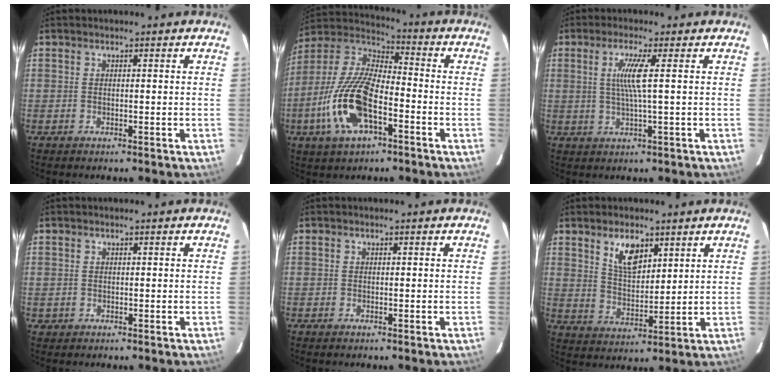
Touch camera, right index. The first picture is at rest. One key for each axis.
{"total": 16.9, "fx": -6.4, "fy": 7.0, "fz": 14.0, "tx": -0.299, "ty": -0.006, "tz": -0.128}
{"total": 5.1, "fx": 0.9, "fy": -0.9, "fz": 4.9, "tx": -0.092, "ty": -0.004, "tz": 0.017}
{"total": 0.9, "fx": -0.1, "fy": 0.8, "fz": 0.0, "tx": 0.002, "ty": 0.003, "tz": 0.000}
{"total": 0.0}
{"total": 7.6, "fx": 4.3, "fy": 3.6, "fz": 5.0, "tx": -0.086, "ty": 0.004, "tz": 0.087}